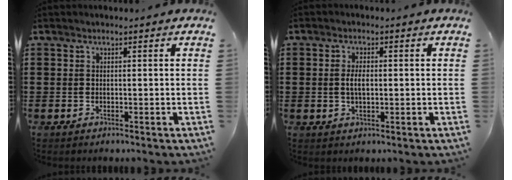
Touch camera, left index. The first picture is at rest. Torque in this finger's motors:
{"motor_torque": [1.10, 1.04, 0.27, 0.08]}